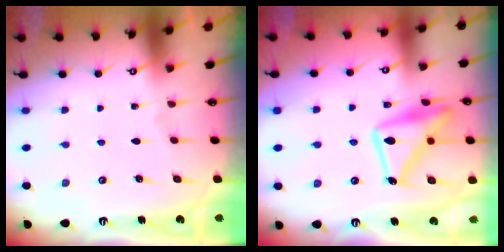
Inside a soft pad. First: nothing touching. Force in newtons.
{"total": 16.7, "press": 16.6, "slide": 1.1}